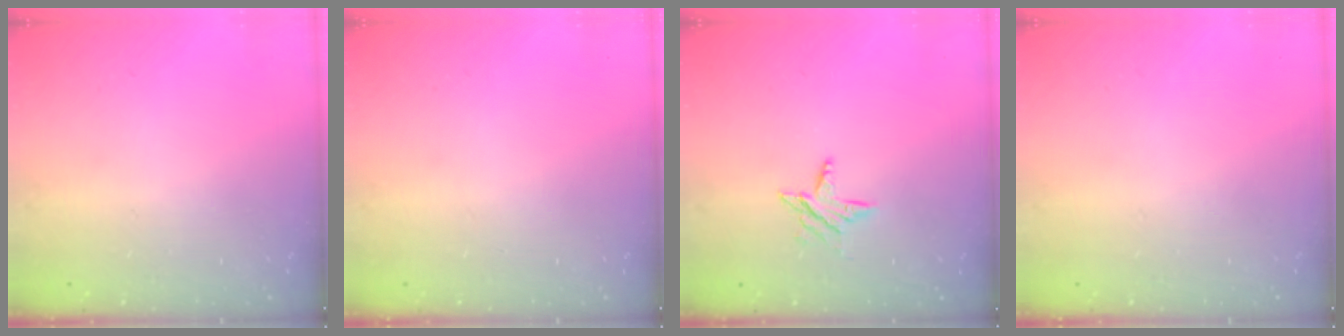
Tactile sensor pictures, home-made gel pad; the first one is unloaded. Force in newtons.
{"total": 0.0}
{"total": 5.7, "press": 5.7, "slide": 0.6}
{"total": 0.0}